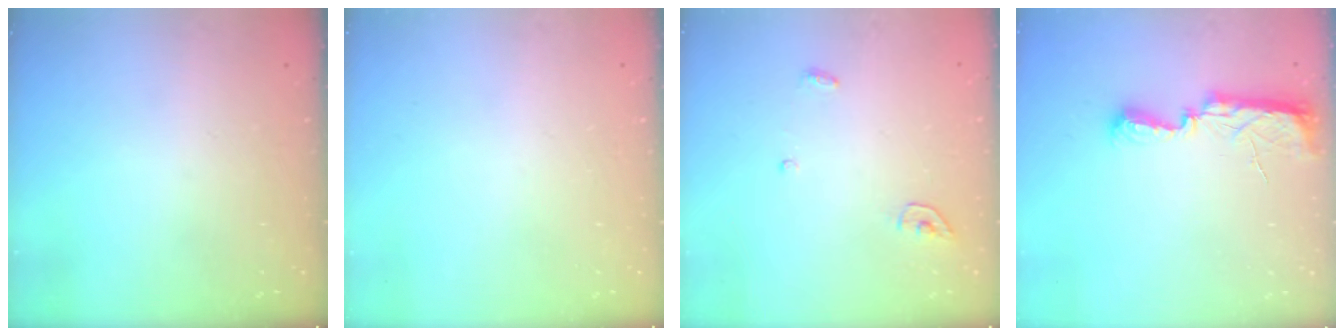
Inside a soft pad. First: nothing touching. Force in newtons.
{"total": 0.0}
{"total": 3.7, "press": 3.7, "slide": 0.3}
{"total": 8.1, "press": 8.0, "slide": 1.2}